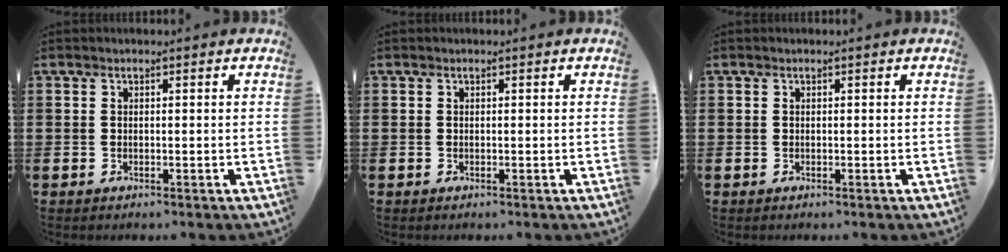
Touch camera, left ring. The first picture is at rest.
{"total": 0.0}
{"total": 0.0}